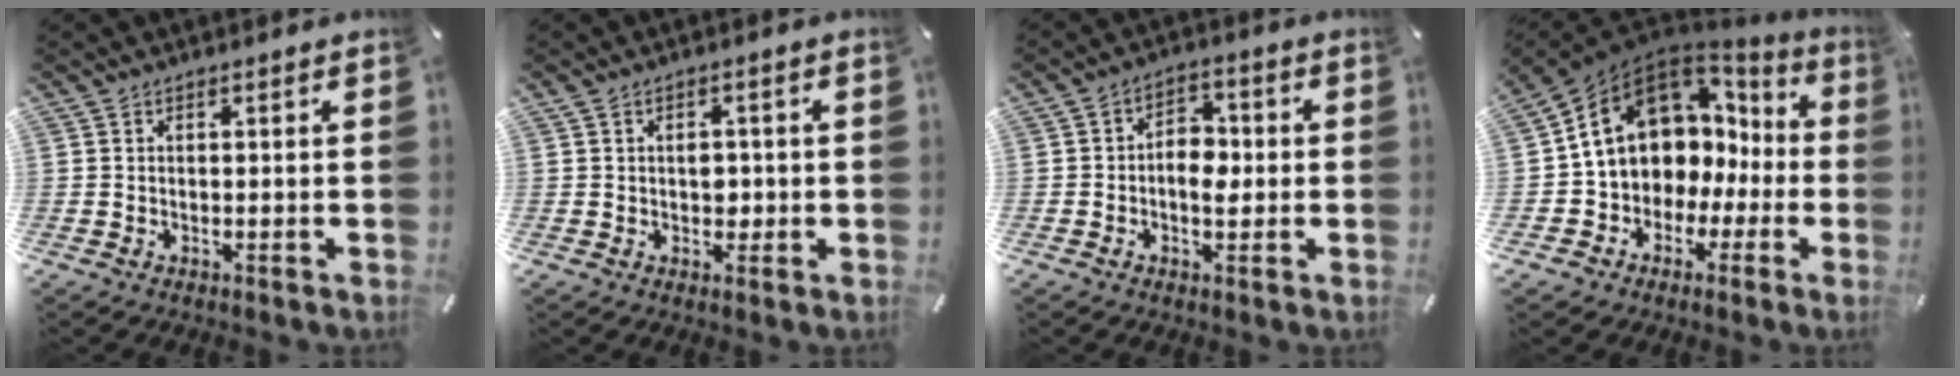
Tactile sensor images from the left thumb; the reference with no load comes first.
{"total": 3.4, "force": [-0.2, 2.6, 2.2], "torque": [-0.017, -0.006, -0.010]}
{"total": 6.4, "force": [-1.3, 4.3, 4.6], "torque": [-0.064, 0.009, -0.025]}
{"total": 12.9, "force": [3.8, 10.3, 6.7], "torque": [-0.132, -0.028, 0.069]}